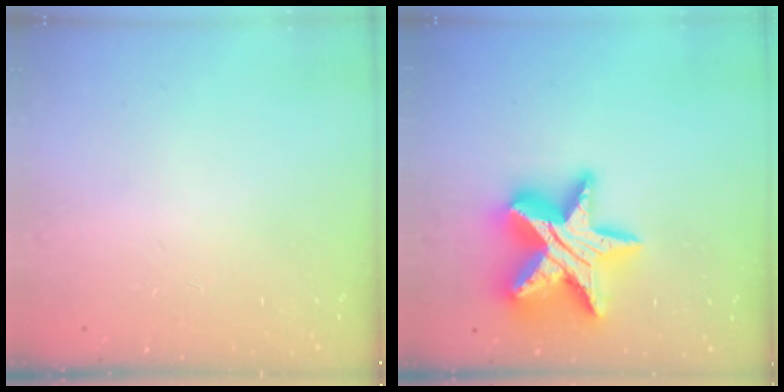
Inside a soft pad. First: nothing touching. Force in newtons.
{"total": 25.6, "press": 25.5, "slide": 1.6}